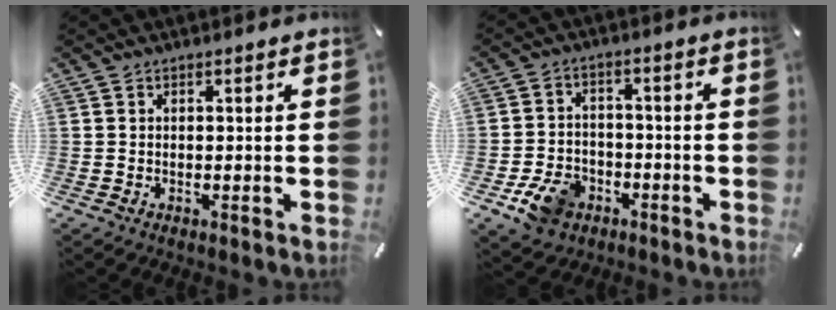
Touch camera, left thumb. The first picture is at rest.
{"total": 9.1, "force": [-4.5, 6.8, 3.9], "torque": [-0.073, 0.032, -0.081]}